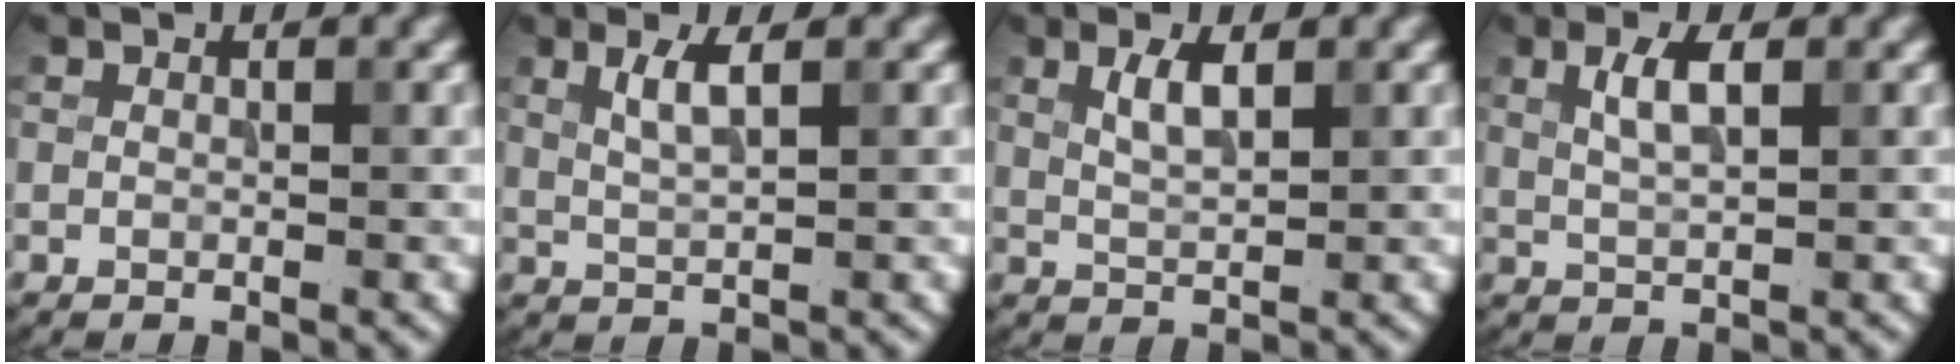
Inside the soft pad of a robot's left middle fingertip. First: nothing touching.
{"total": 2.4, "force": [1.1, 0.6, 2.1], "torque": [-0.040, -0.001, 0.021]}
{"total": 2.4, "force": [1.1, 0.8, 2.0], "torque": [-0.040, 0.000, 0.023]}
{"total": 2.8, "force": [1.1, 0.9, 2.5], "torque": [-0.047, 0.003, 0.021]}